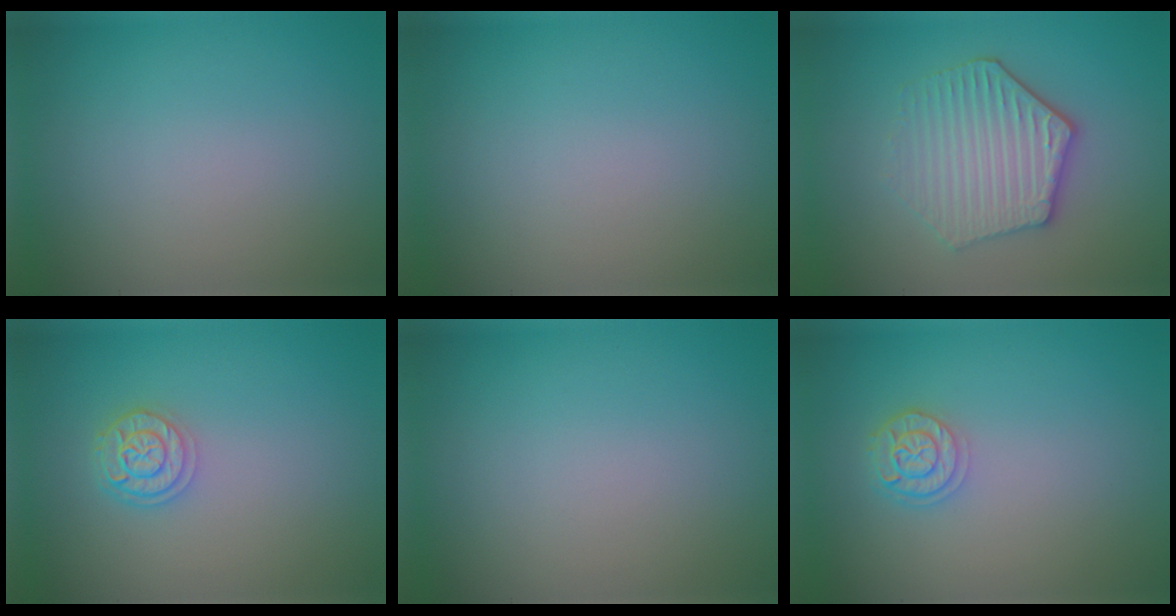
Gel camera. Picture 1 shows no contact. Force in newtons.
{"total": 0.0}
{"total": 4.4, "press": 4.0, "slide": 1.8}
{"total": 2.8, "press": 2.3, "slide": 1.5}
{"total": 0.0}
{"total": 2.5, "press": 2.1, "slide": 1.4}